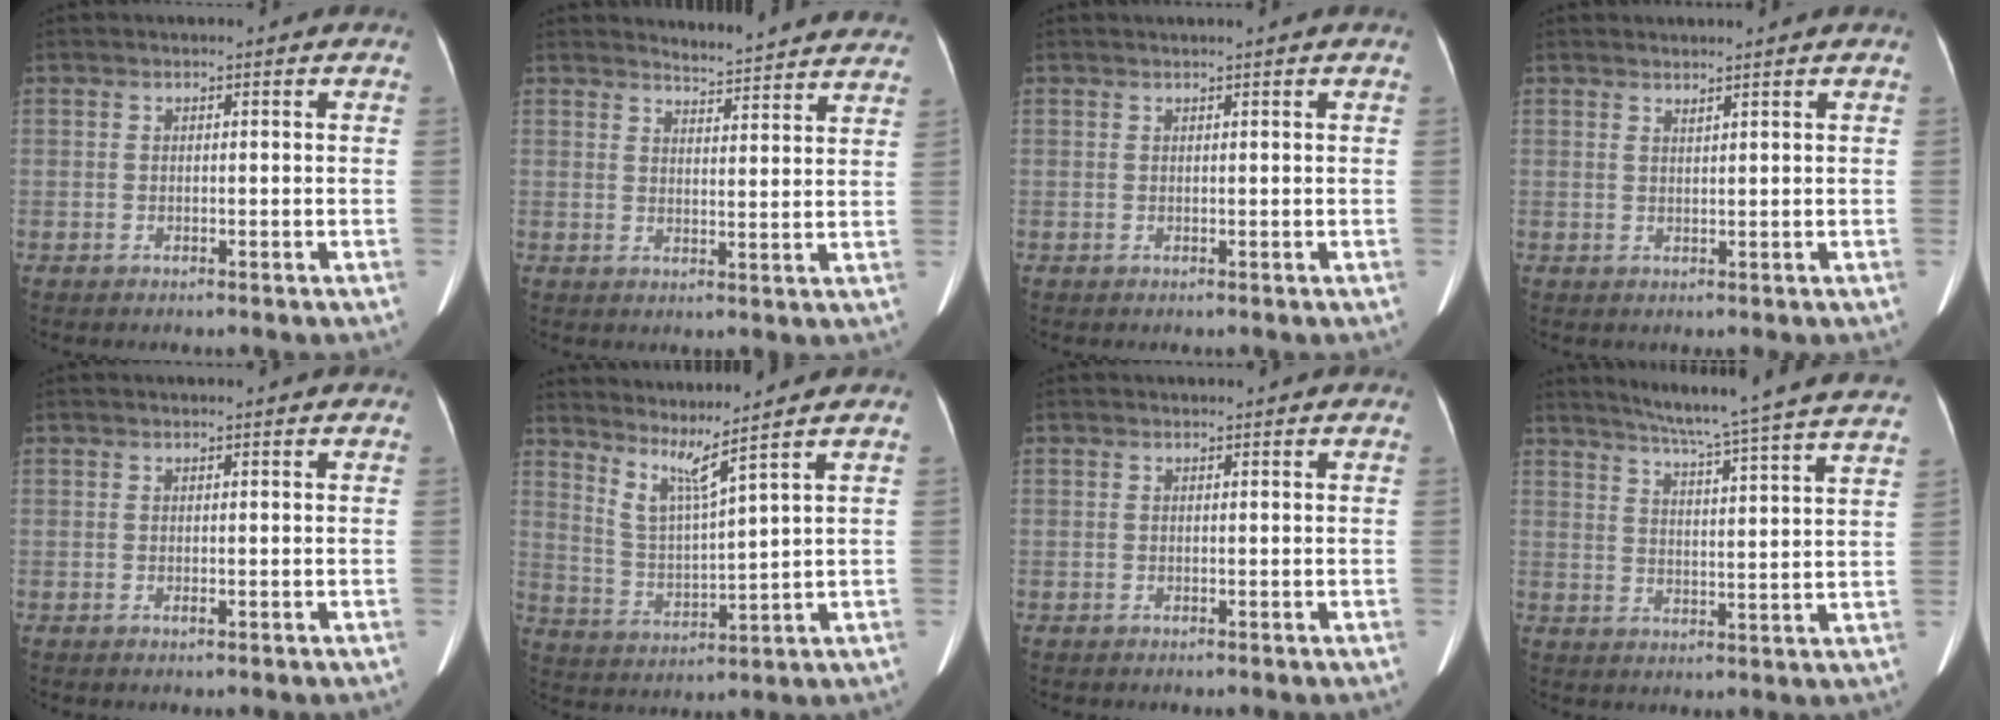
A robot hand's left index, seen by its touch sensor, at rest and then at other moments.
{"total": 12.6, "force": [12.4, 1.2, 2.2], "torque": [-0.014, -0.031, 0.130]}
{"total": 0.9, "force": [0.7, -0.2, 0.4], "torque": [-0.011, 0.006, 0.021]}
{"total": 1.0, "force": [0.9, -0.4, 0.4], "torque": [-0.020, -0.009, 0.019]}
{"total": 0.6, "force": [0.2, 0.1, 0.6], "torque": [-0.016, 0.003, 0.000]}
{"total": 5.7, "force": [4.8, -1.9, 2.6], "torque": [-0.060, -0.024, 0.099]}
{"total": 0.7, "force": [0.7, 0.2, 0.0], "torque": [-0.010, 0.007, 0.010]}
{"total": 23.5, "force": [21.1, -1.3, 10.2], "torque": [-0.159, -0.048, 0.263]}